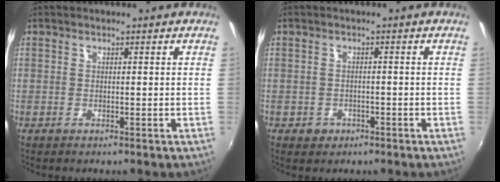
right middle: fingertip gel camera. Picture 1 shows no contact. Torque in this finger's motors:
{"motor_torque": [0.23, -0.22, 0.02, 0.00]}